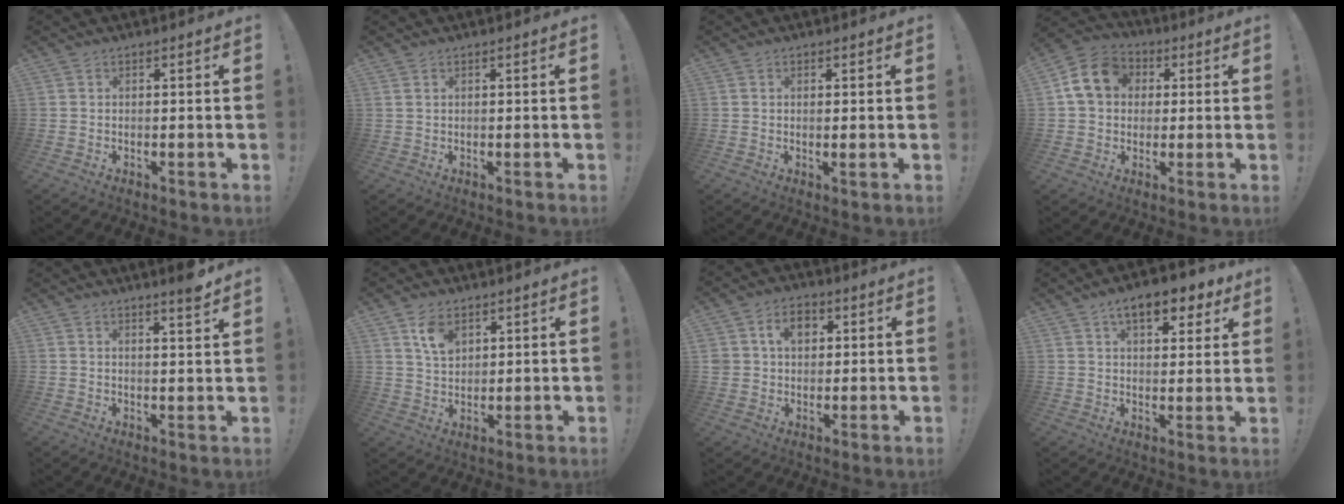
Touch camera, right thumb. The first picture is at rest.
{"total": 0.8, "force": [0.5, 0.3, 0.5], "torque": [-0.015, 0.002, 0.011]}
{"total": 1.2, "force": [0.3, -0.1, 1.2], "torque": [-0.018, -0.004, 0.005]}
{"total": 11.9, "force": [3.2, 9.7, 6.0], "torque": [-0.088, 0.006, 0.067]}
{"total": 4.3, "force": [3.3, -0.4, 2.8], "torque": [-0.033, -0.029, 0.050]}
{"total": 7.8, "force": [4.4, 5.0, 4.1], "torque": [-0.059, -0.018, 0.080]}
{"total": 8.6, "force": [3.0, 6.8, 4.2], "torque": [-0.061, 0.000, 0.056]}
{"total": 10.5, "force": [6.2, 4.8, 7.0], "torque": [-0.096, -0.029, 0.106]}